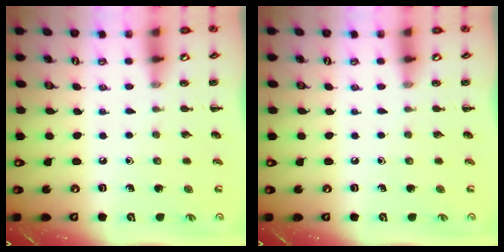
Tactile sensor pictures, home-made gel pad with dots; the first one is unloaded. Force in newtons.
{"total": 0.0}